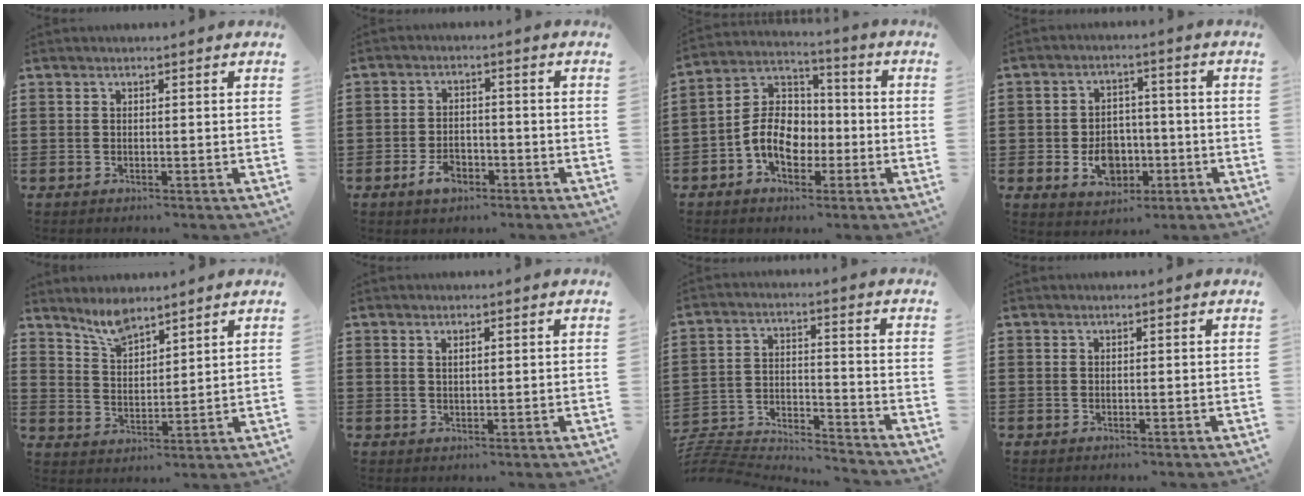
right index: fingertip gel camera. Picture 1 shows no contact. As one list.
[{"total": 4.0, "force": [-2.3, 2.2, 2.4], "torque": [-0.056, 0.000, -0.046]}, {"total": 9.3, "force": [-2.7, 6.7, 5.9], "torque": [-0.137, 0.010, -0.056]}, {"total": 6.8, "force": [-1.6, 5.3, 3.9], "torque": [-0.066, 0.007, -0.028]}, {"total": 5.4, "force": [4.7, 1.5, 2.2], "torque": [-0.057, -0.009, 0.088]}, {"total": 1.2, "force": [0.6, 0.5, 1.0], "torque": [-0.020, 0.005, 0.010]}, {"total": 5.2, "force": [-5.2, 0.5, 0.6], "torque": [-0.032, -0.009, -0.113]}, {"total": 0.0}]